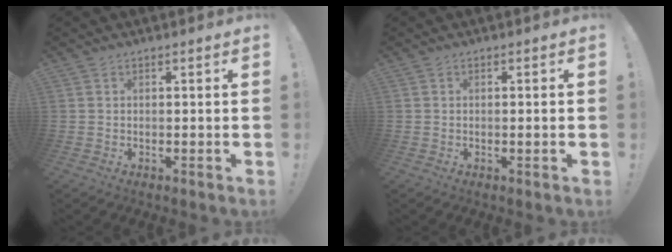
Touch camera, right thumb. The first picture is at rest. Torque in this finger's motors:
{"motor_torque": [-0.34, -0.35, -0.02, 0.23, 0.01]}